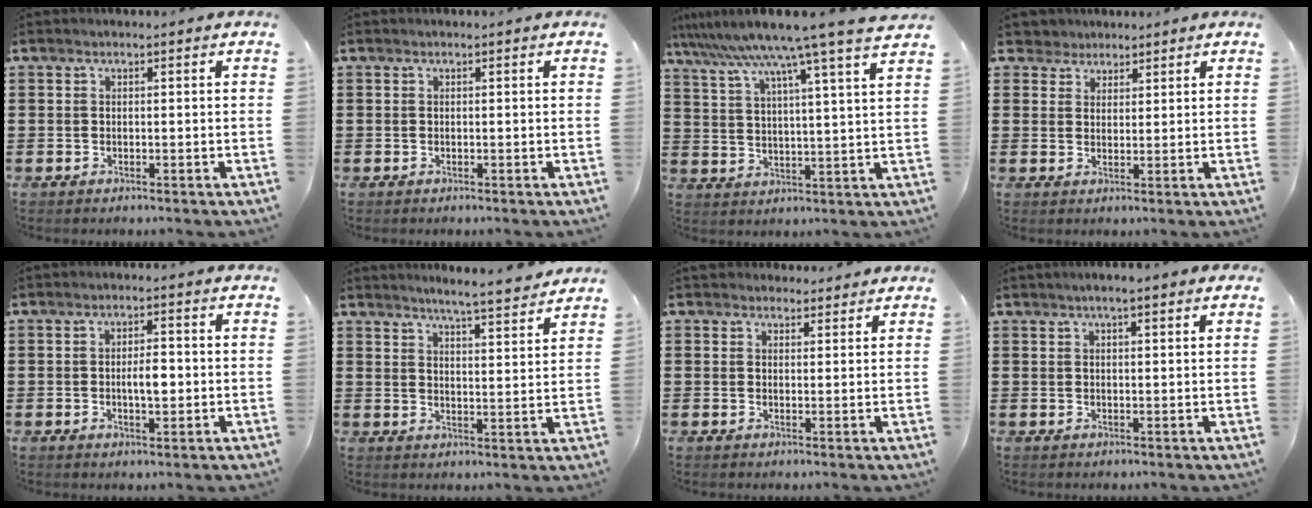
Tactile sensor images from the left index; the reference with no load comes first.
{"total": 0.0}
{"total": 9.6, "force": [8.0, -1.2, 5.2], "torque": [-0.130, -0.045, 0.130]}
{"total": 3.4, "force": [2.7, 2.0, 0.1], "torque": [-0.019, 0.007, 0.050]}
{"total": 3.7, "force": [-0.2, 1.4, 3.5], "torque": [-0.057, 0.001, -0.007]}
{"total": 4.6, "force": [4.4, -0.9, 1.3], "torque": [-0.041, -0.030, 0.074]}
{"total": 2.5, "force": [2.1, 1.3, 0.0], "torque": [0.002, 0.001, 0.039]}
{"total": 2.4, "force": [1.5, 0.3, 1.8], "torque": [-0.037, 0.005, 0.026]}